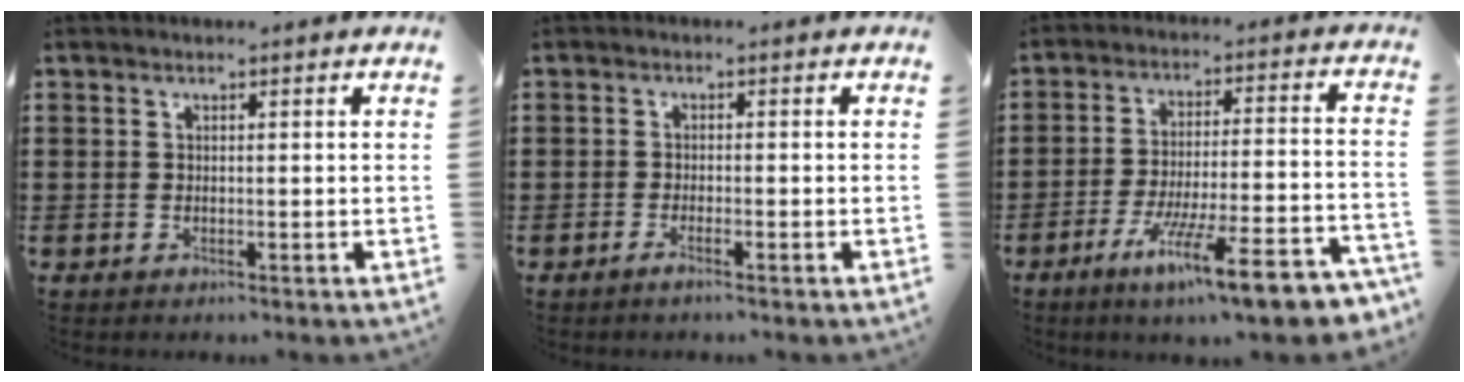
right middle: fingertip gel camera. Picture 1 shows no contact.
{"total": 1.2, "force": [-0.9, 0.0, 0.8], "torque": [-0.014, -0.003, -0.016]}
{"total": 12.7, "force": [-8.9, 1.5, 9.0], "torque": [-0.150, 0.017, -0.160]}